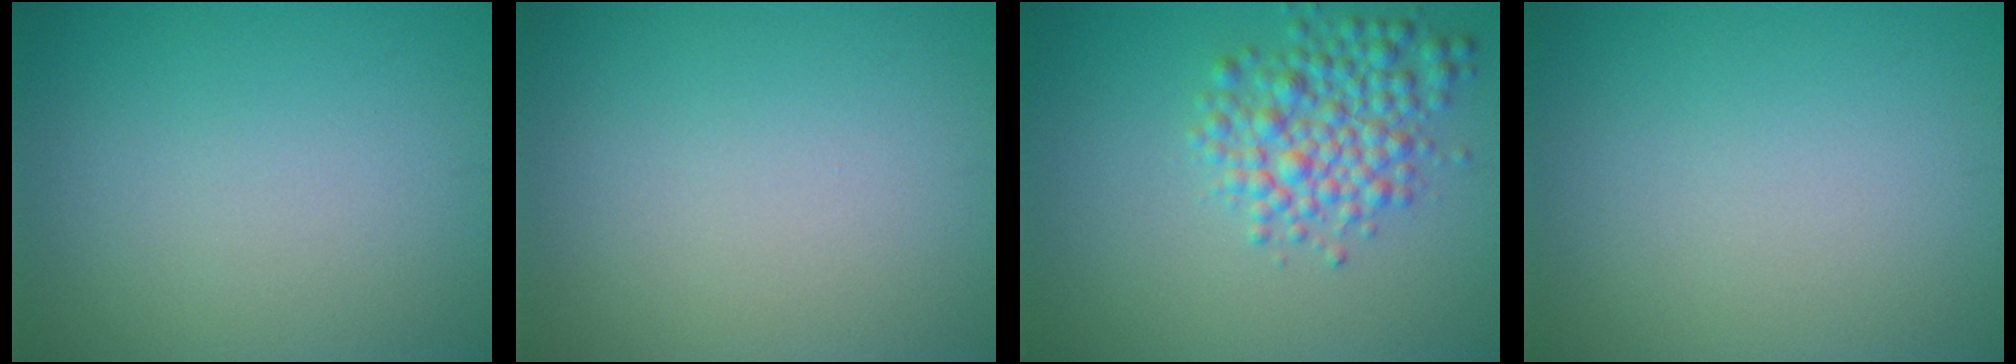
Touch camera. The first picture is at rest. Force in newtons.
{"total": 0.0}
{"total": 4.5, "press": 4.5, "slide": 0.1}
{"total": 0.0}